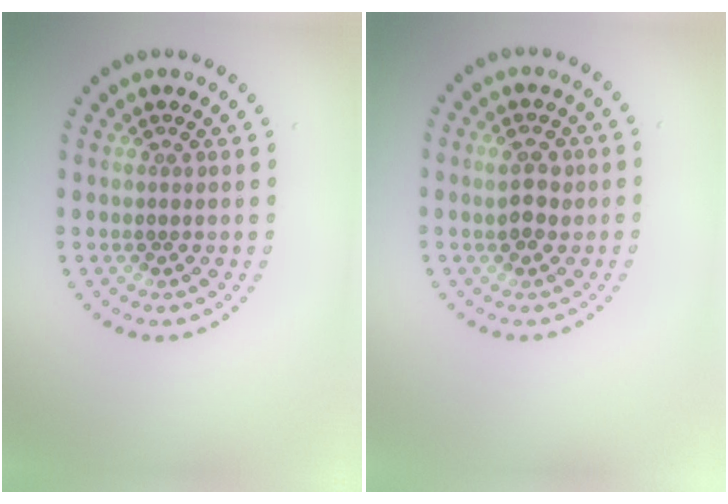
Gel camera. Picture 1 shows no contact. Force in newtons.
{"total": 2.5, "press": 2.4, "slide": 0.4}